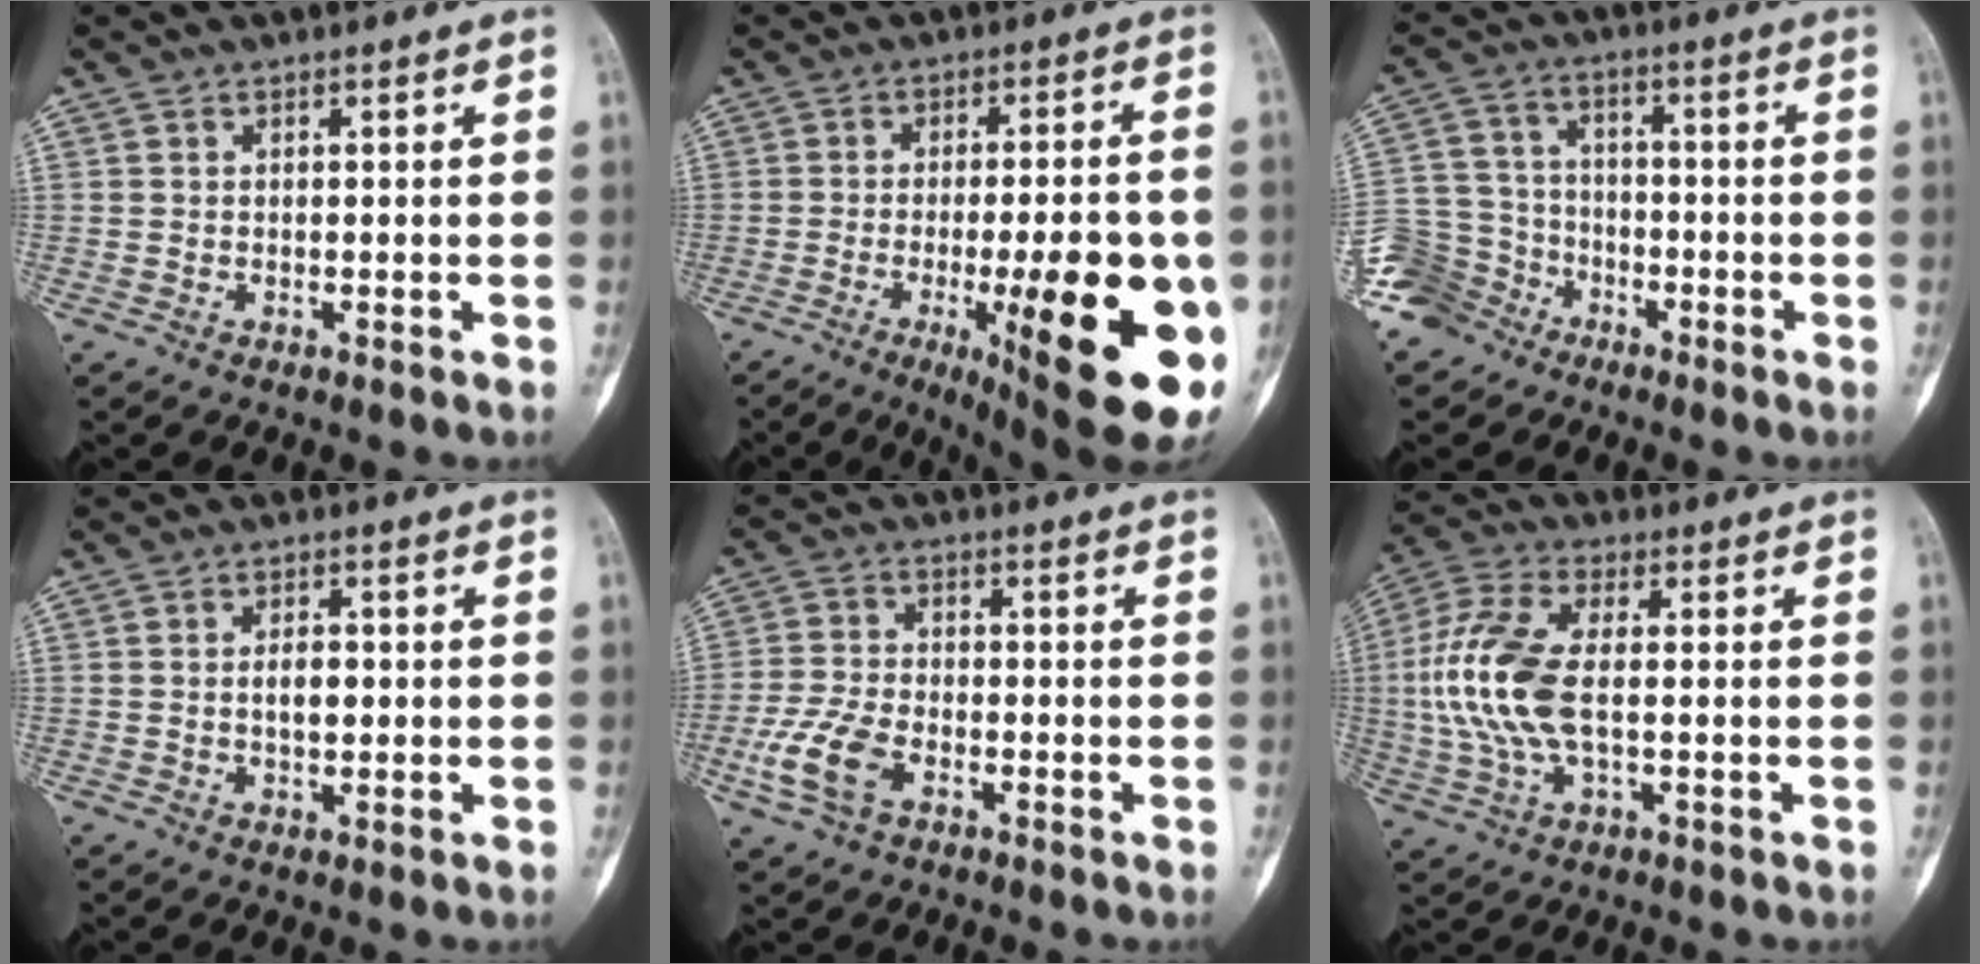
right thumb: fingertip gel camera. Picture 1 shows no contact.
{"total": 24.1, "force": [-6.7, 6.7, 22.1], "torque": [-0.244, -0.006, -0.072]}
{"total": 10.0, "force": [-6.8, 7.3, 1.3], "torque": [-0.011, 0.048, -0.135]}
{"total": 3.0, "force": [0.0, 1.6, 2.5], "torque": [-0.035, 0.002, -0.001]}
{"total": 8.5, "force": [-3.6, 4.9, 5.9], "torque": [-0.133, 0.013, -0.071]}
{"total": 13.7, "force": [-0.3, 6.5, 12.1], "torque": [-0.276, 0.013, -0.006]}